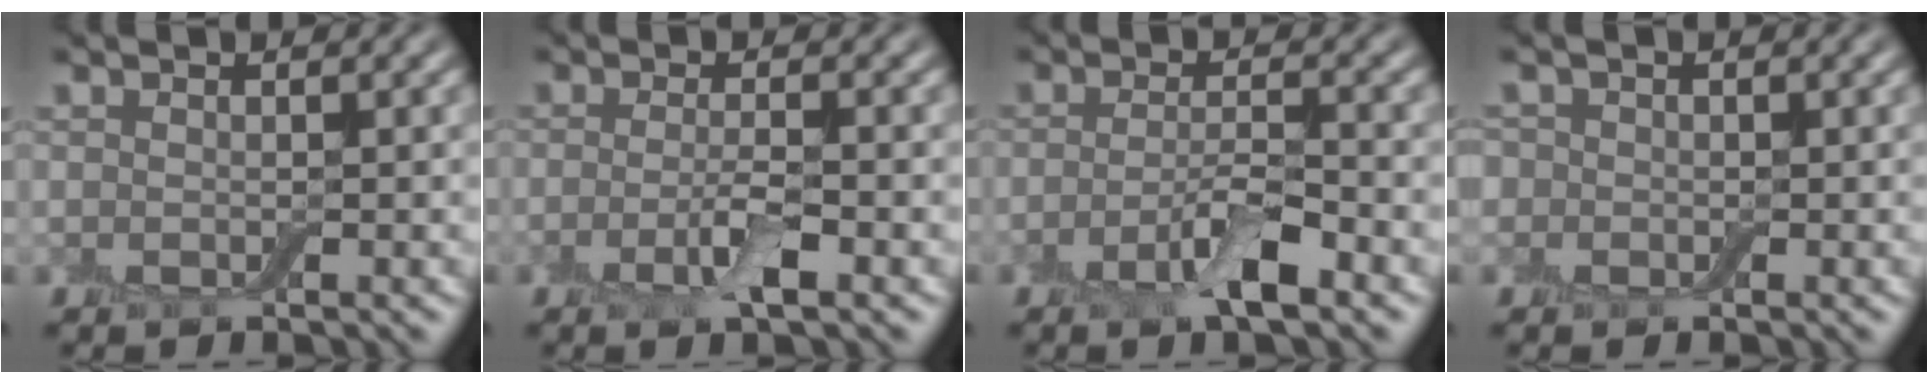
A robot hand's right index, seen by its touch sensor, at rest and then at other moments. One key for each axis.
{"total": 2.6, "fx": -1.0, "fy": 0.6, "fz": 2.4, "tx": -0.046, "ty": -0.002, "tz": -0.023}
{"total": 3.6, "fx": -1.8, "fy": 0.9, "fz": 3.0, "tx": -0.057, "ty": 0.004, "tz": -0.041}
{"total": 1.9, "fx": 0.3, "fy": 1.8, "fz": 0.5, "tx": 0.001, "ty": 0.007, "tz": -0.018}